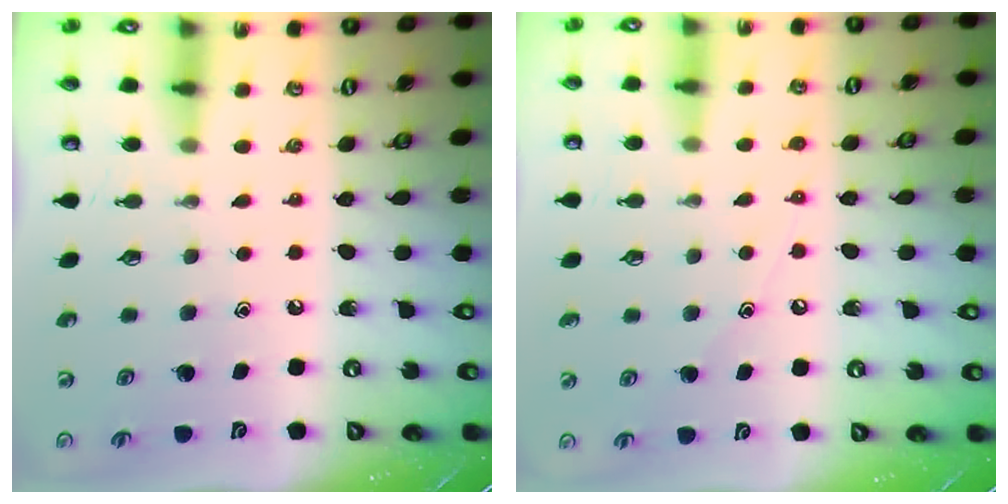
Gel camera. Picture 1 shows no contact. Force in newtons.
{"total": 5.6, "press": 5.6, "slide": 0.7}